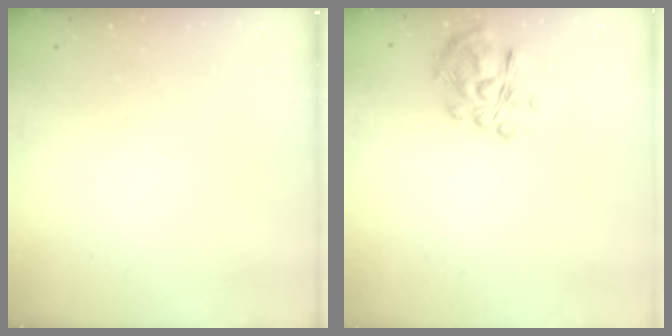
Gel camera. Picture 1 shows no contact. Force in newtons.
{"total": 9.0, "press": 8.8, "slide": 2.0}